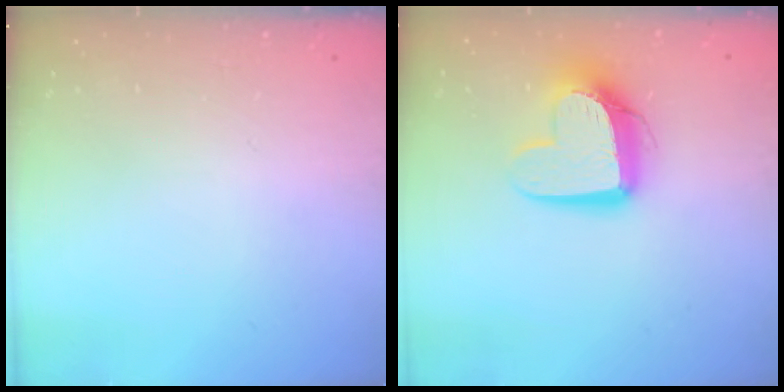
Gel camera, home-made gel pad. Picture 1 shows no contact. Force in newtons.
{"total": 12.2, "press": 12.2, "slide": 1.2}